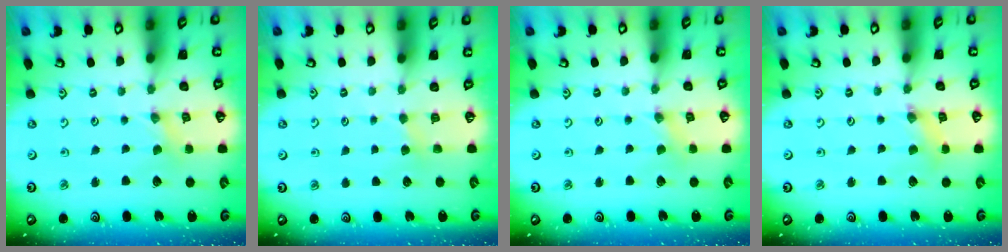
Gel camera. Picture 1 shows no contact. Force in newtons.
{"total": 3.2, "press": 3.2, "slide": 0.5}
{"total": 0.9, "press": 0.9, "slide": 0.2}
{"total": 1.7, "press": 1.6, "slide": 0.3}